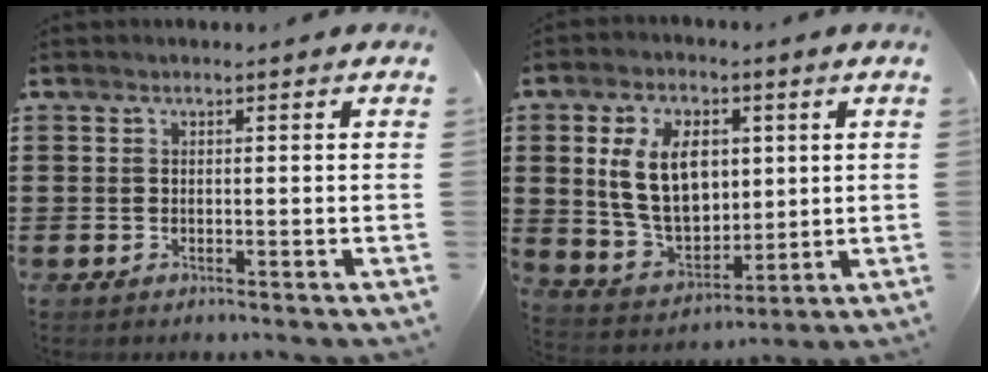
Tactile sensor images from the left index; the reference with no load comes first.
{"total": 11.5, "force": [2.8, 7.5, 8.3], "torque": [-0.176, 0.011, 0.052]}